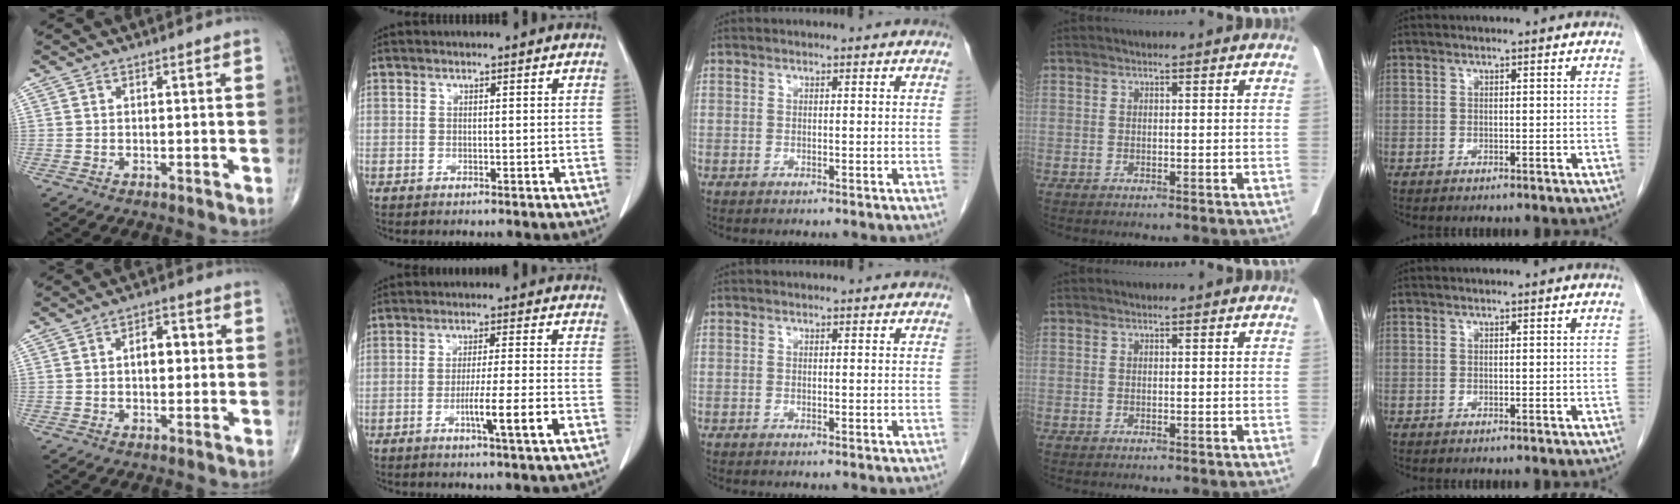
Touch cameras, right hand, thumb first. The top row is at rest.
{"thumb": {"total": 5.2, "force": [0.5, 3.0, 4.2], "torque": [-0.051, 0.012, 0.003]}, "index": {"total": 7.4, "force": [-2.7, -0.5, 6.9], "torque": [-0.109, -0.013, -0.045]}}